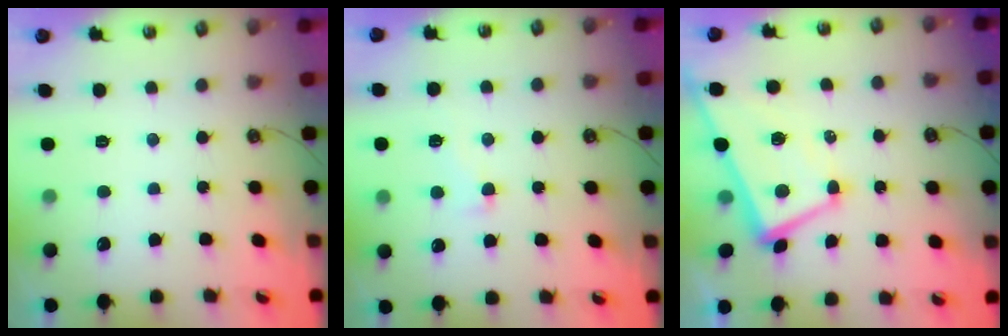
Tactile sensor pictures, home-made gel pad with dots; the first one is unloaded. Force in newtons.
{"total": 1.8, "press": 1.4, "slide": 1.1}
{"total": 2.1, "press": 2.0, "slide": 0.7}